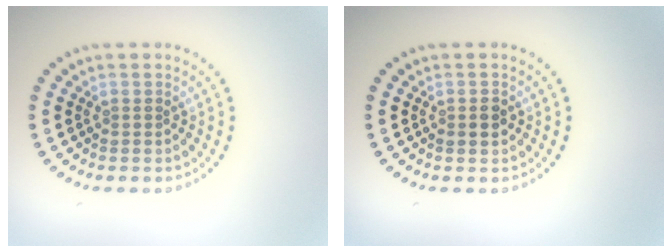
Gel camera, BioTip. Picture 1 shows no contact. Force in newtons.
{"total": 1.5, "press": 1.5, "slide": 0.1}